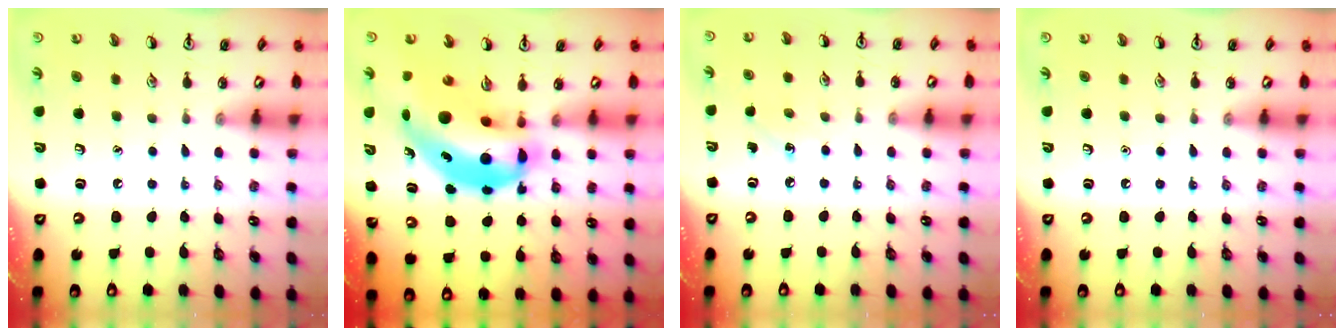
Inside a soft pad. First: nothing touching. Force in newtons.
{"total": 14.2, "press": 13.6, "slide": 4.1}
{"total": 4.3, "press": 4.1, "slide": 1.4}
{"total": 0.0}